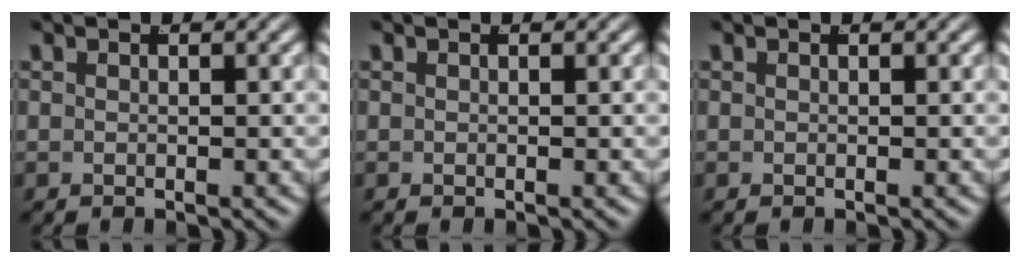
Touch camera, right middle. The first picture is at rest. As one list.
[{"total": 0.0}, {"total": 0.0}]